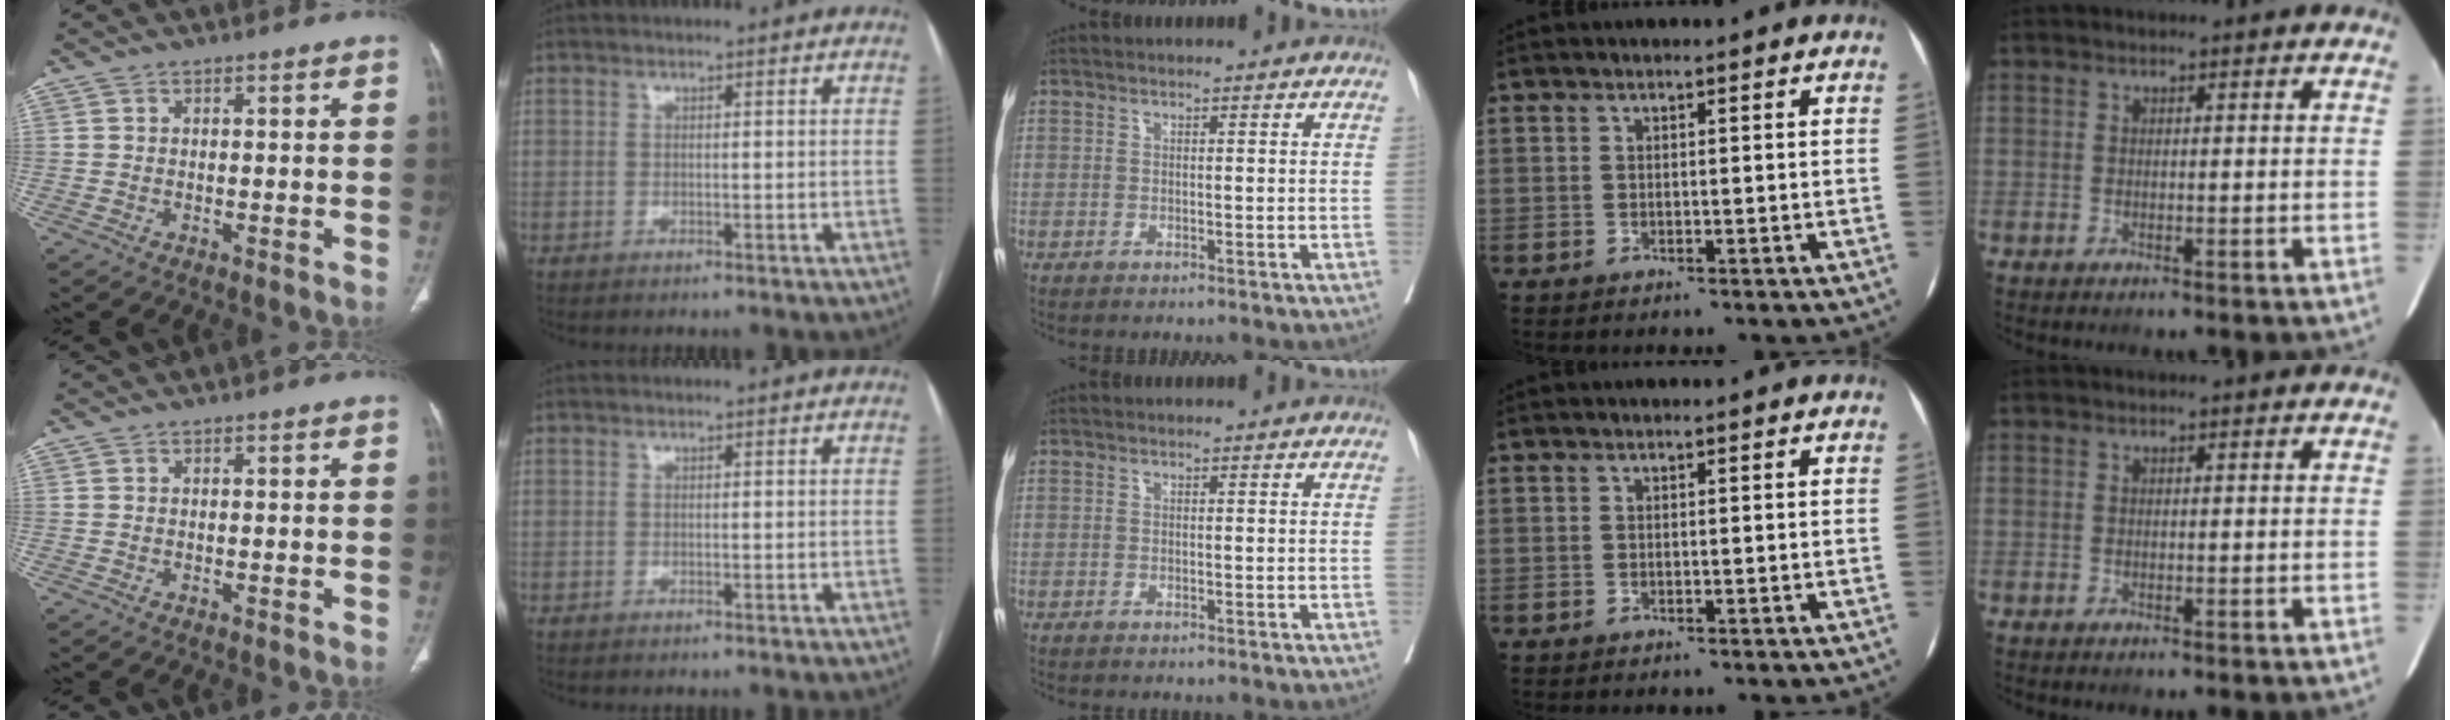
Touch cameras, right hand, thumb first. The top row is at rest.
{}